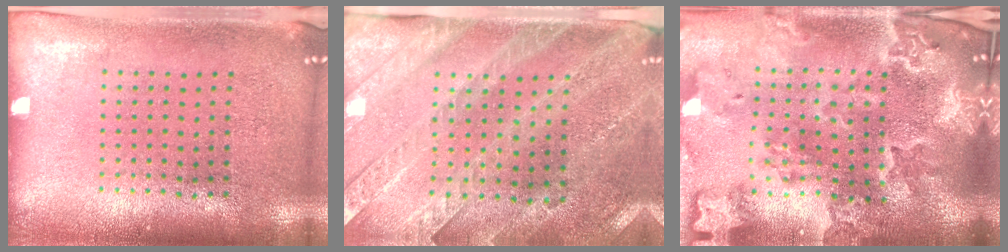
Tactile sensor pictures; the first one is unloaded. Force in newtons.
{"total": 2.9, "press": 2.7, "slide": 1.1}
{"total": 4.2, "press": 3.5, "slide": 2.3}